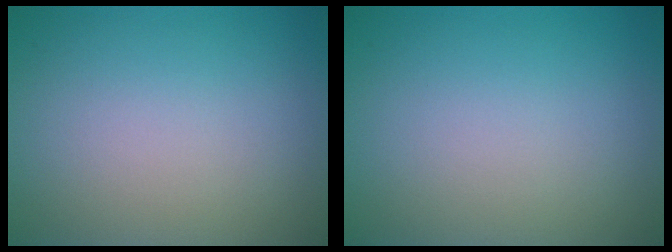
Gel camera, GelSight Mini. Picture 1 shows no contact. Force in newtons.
{"total": 0.0}